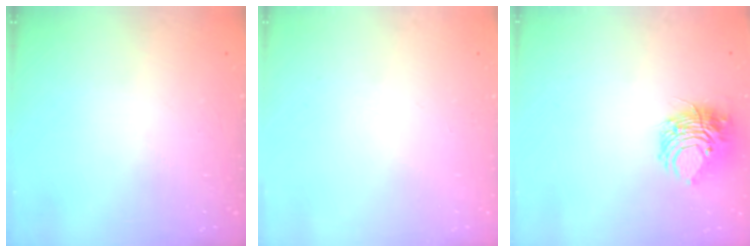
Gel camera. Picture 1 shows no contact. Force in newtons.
{"total": 0.0}
{"total": 11.0, "press": 10.9, "slide": 0.7}